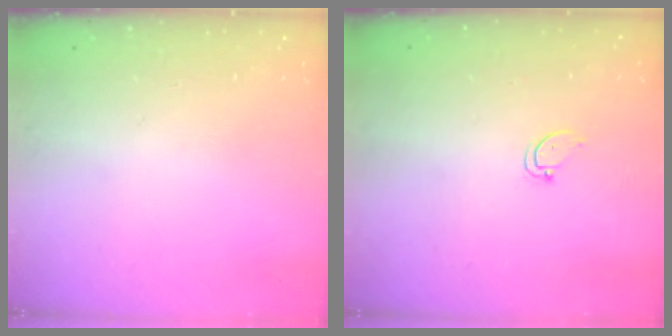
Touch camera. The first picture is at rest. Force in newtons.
{"total": 3.1, "press": 3.1, "slide": 0.2}